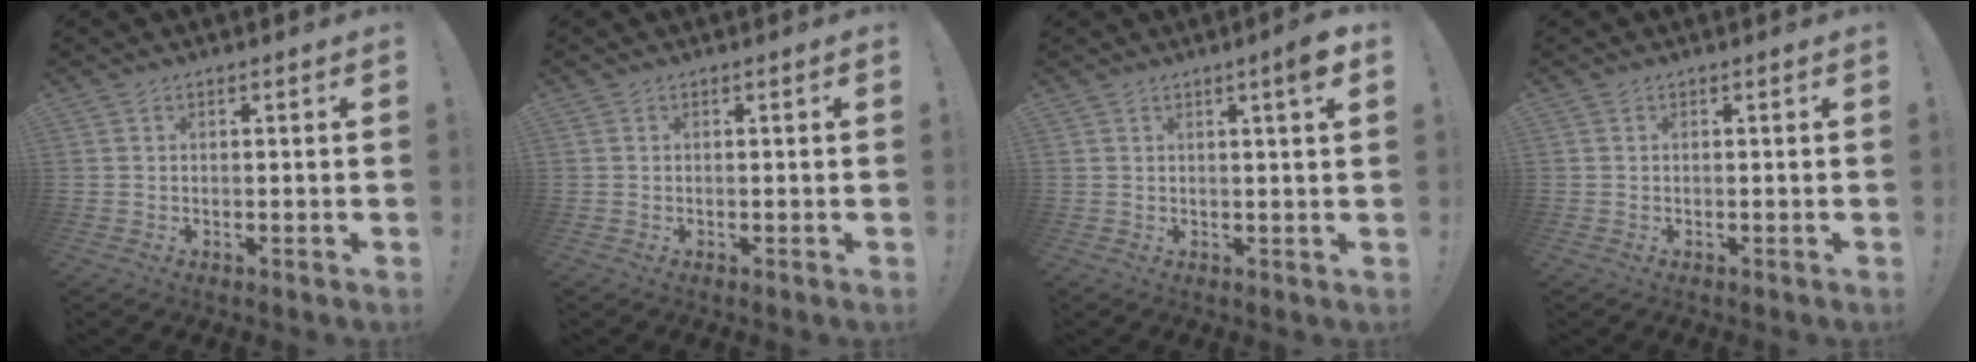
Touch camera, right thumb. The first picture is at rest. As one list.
[{"total": 0.6, "force": [-0.2, -0.2, 0.5], "torque": [-0.008, -0.001, -0.004]}, {"total": 4.5, "force": [2.1, -0.2, 4.0], "torque": [-0.052, -0.013, 0.027]}, {"total": 0.0}]